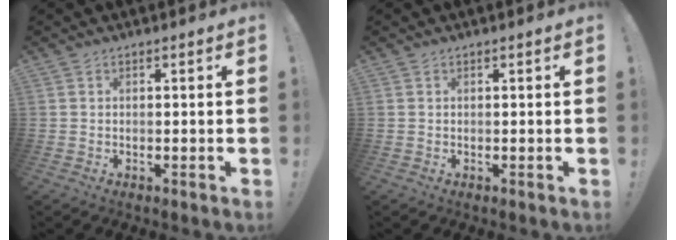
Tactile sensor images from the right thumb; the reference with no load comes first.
{"total": 0.0}